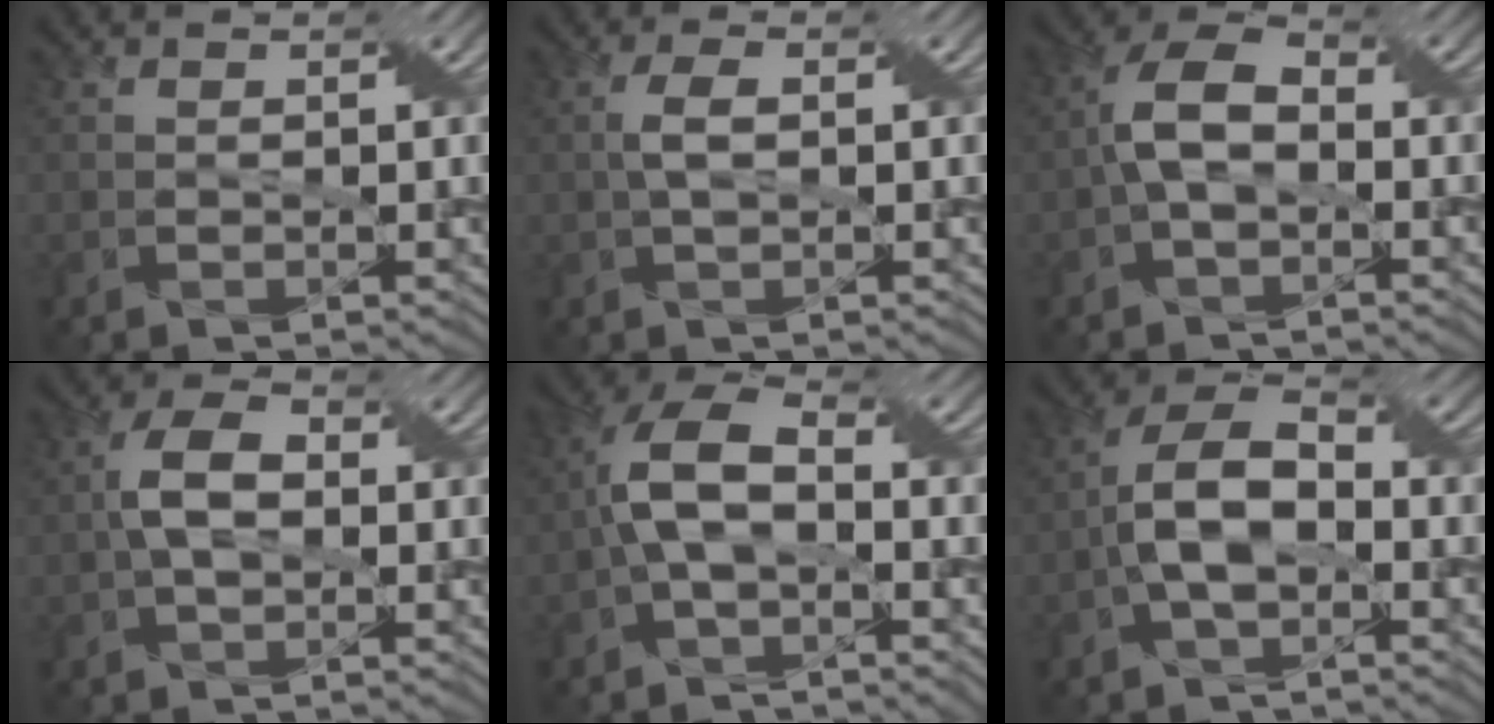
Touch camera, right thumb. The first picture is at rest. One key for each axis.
{"total": 2.5, "fx": 0.1, "fy": 1.1, "fz": 2.3, "tx": -0.054, "ty": 0.006, "tz": 0.000}
{"total": 6.1, "fx": -0.9, "fy": 3.6, "fz": 4.9, "tx": -0.105, "ty": 0.016, "tz": -0.025}
{"total": 5.2, "fx": -0.2, "fy": 3.1, "fz": 4.1, "tx": -0.088, "ty": 0.005, "tz": -0.008}
{"total": 8.0, "fx": -0.9, "fy": 3.8, "fz": 6.9, "tx": -0.152, "ty": 0.021, "tz": -0.024}
{"total": 7.5, "fx": -1.7, "fy": 3.9, "fz": 6.2, "tx": -0.129, "ty": 0.017, "tz": -0.037}